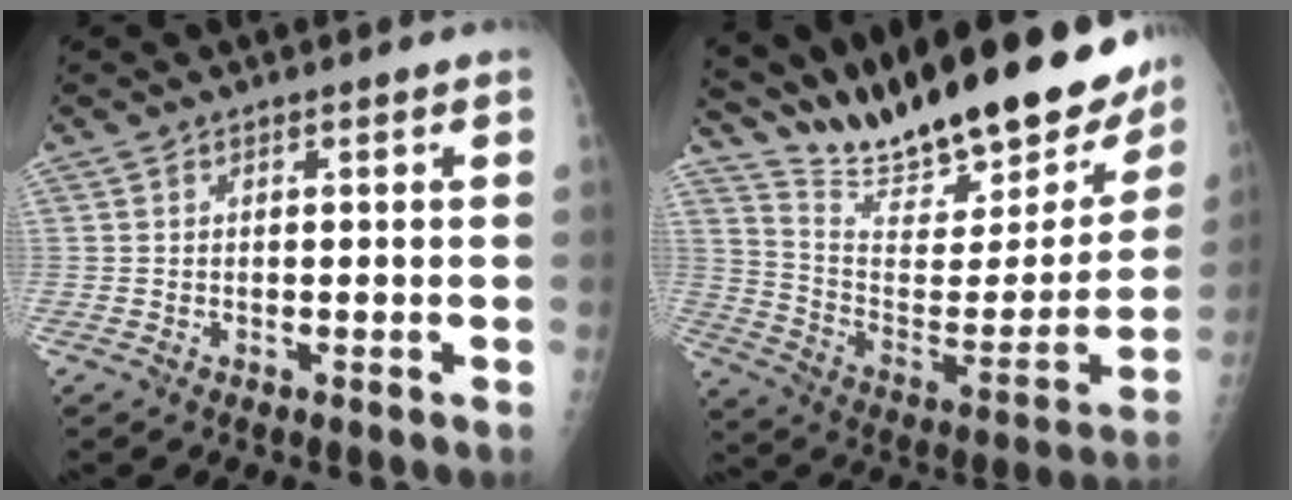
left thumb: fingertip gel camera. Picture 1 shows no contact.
{"total": 28.5, "force": [23.7, 7.4, 13.9], "torque": [-0.194, -0.114, 0.357]}